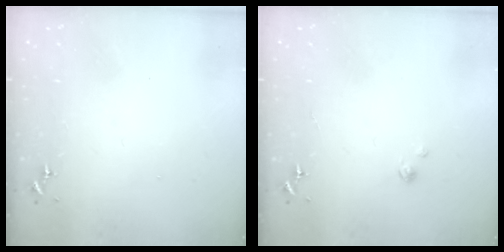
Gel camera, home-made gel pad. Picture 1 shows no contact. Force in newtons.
{"total": 1.0, "press": 1.0, "slide": 0.1}